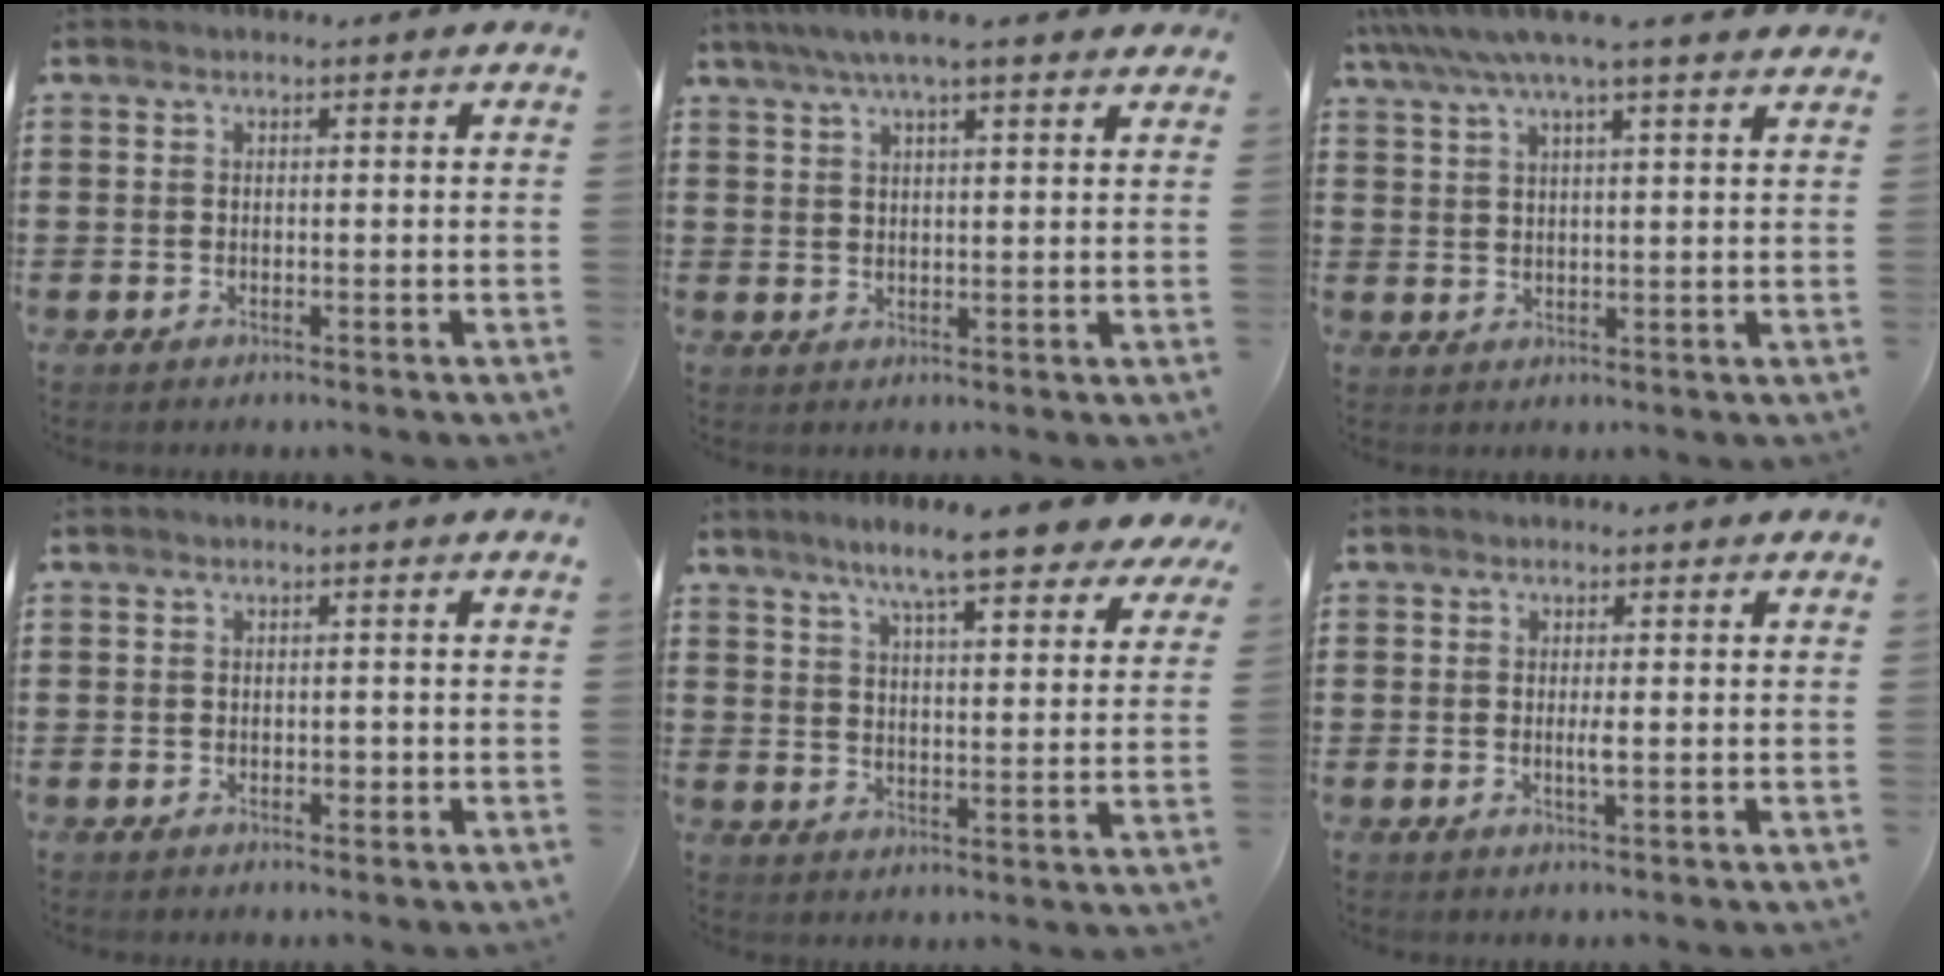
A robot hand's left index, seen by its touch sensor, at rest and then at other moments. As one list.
[{"total": 5.6, "force": [4.3, 0.5, 3.5], "torque": [-0.077, -0.004, 0.077]}, {"total": 6.3, "force": [5.2, -0.1, 3.6], "torque": [-0.085, -0.017, 0.089]}, {"total": 1.0, "force": [-0.1, 0.7, 0.7], "torque": [-0.014, 0.003, -0.002]}, {"total": 9.2, "force": [7.5, 0.6, 5.3], "torque": [-0.109, -0.027, 0.128]}, {"total": 1.6, "force": [-0.1, 0.1, 1.6], "torque": [-0.030, -0.003, -0.001]}]